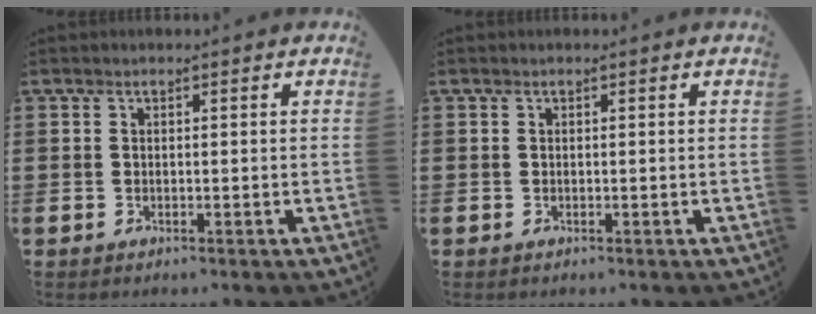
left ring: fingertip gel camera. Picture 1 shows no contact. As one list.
[{"total": 0.0}]